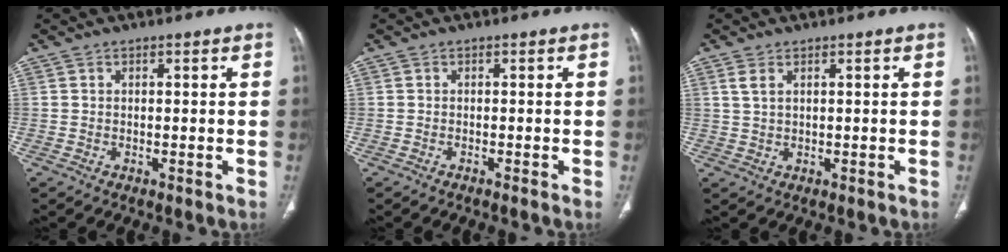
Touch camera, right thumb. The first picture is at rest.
{"total": 0.6, "force": [-0.1, 0.0, -0.6], "torque": [0.009, 0.006, -0.001]}
{"total": 2.0, "force": [1.0, 1.1, 1.4], "torque": [-0.035, 0.006, 0.027]}